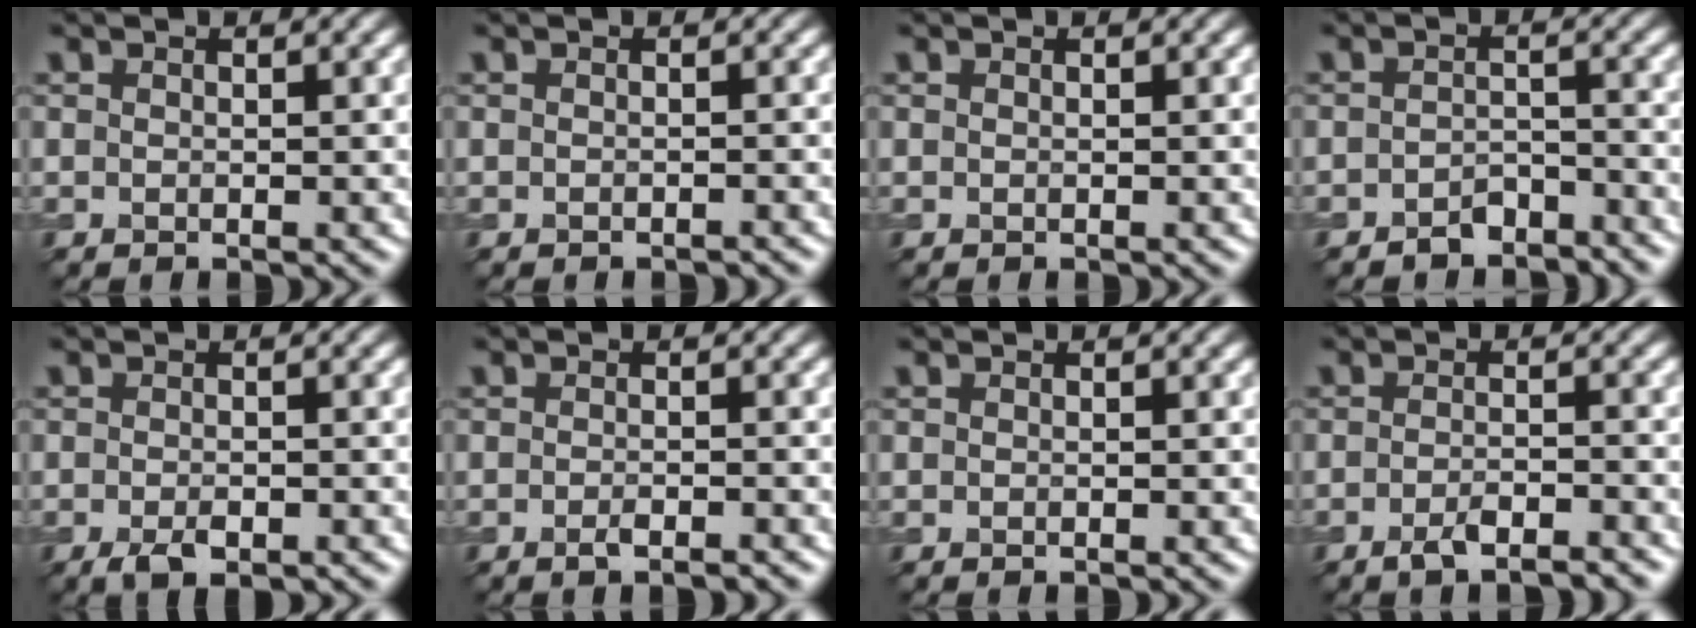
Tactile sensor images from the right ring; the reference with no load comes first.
{"total": 0.6, "force": [-0.6, 0.1, 0.2], "torque": [-0.002, -0.001, -0.009]}
{"total": 0.0}
{"total": 3.2, "force": [-2.6, 1.5, 0.9], "torque": [-0.011, 0.005, -0.046]}
{"total": 2.3, "force": [-1.3, 0.9, 1.7], "torque": [-0.031, -0.005, -0.024]}
{"total": 1.5, "force": [-1.0, 0.3, 1.1], "torque": [-0.017, -0.001, -0.018]}
{"total": 0.0}
{"total": 2.9, "force": [-2.2, 0.7, 1.8], "torque": [-0.027, 0.001, -0.040]}